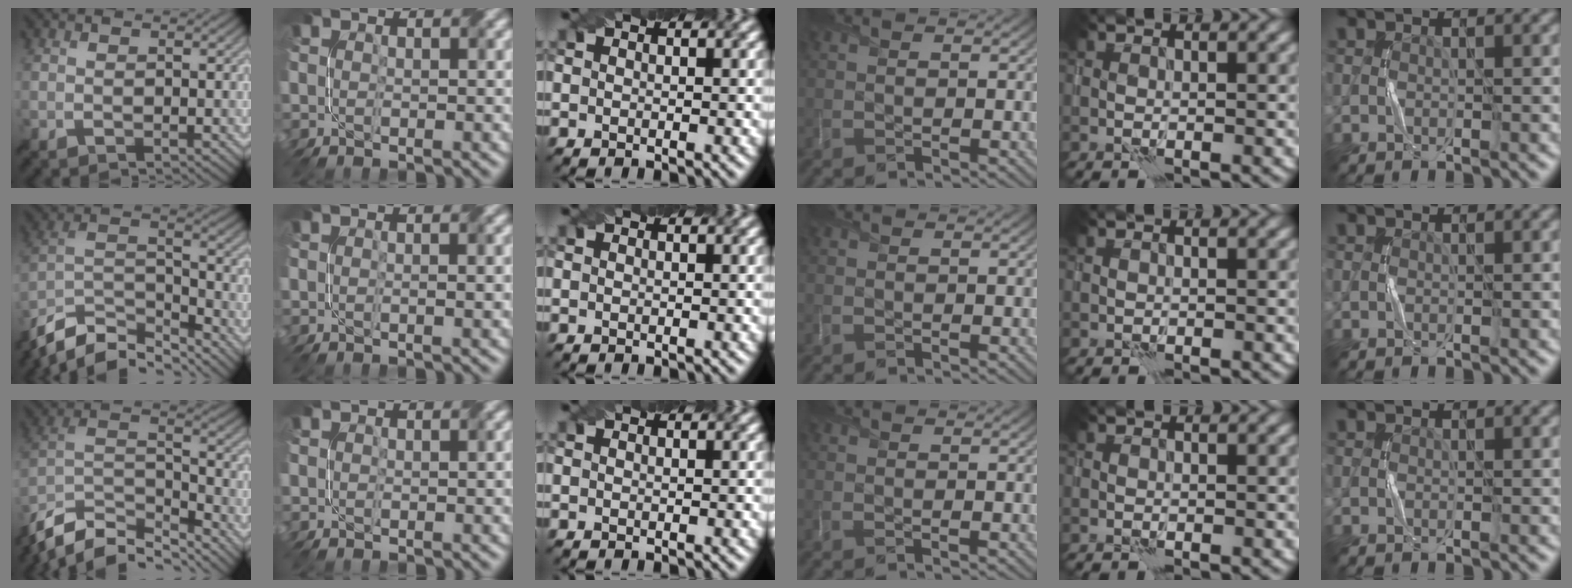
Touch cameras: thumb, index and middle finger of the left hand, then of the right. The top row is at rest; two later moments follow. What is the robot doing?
{"motion": "twist", "object": "screw"}